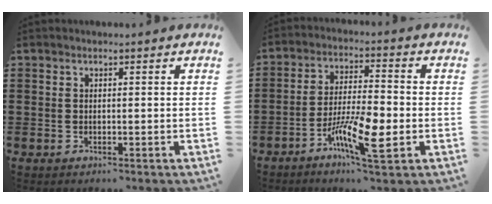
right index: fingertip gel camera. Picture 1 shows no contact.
{"total": 9.9, "force": [-3.9, 2.2, 8.8], "torque": [-0.175, -0.004, -0.073]}